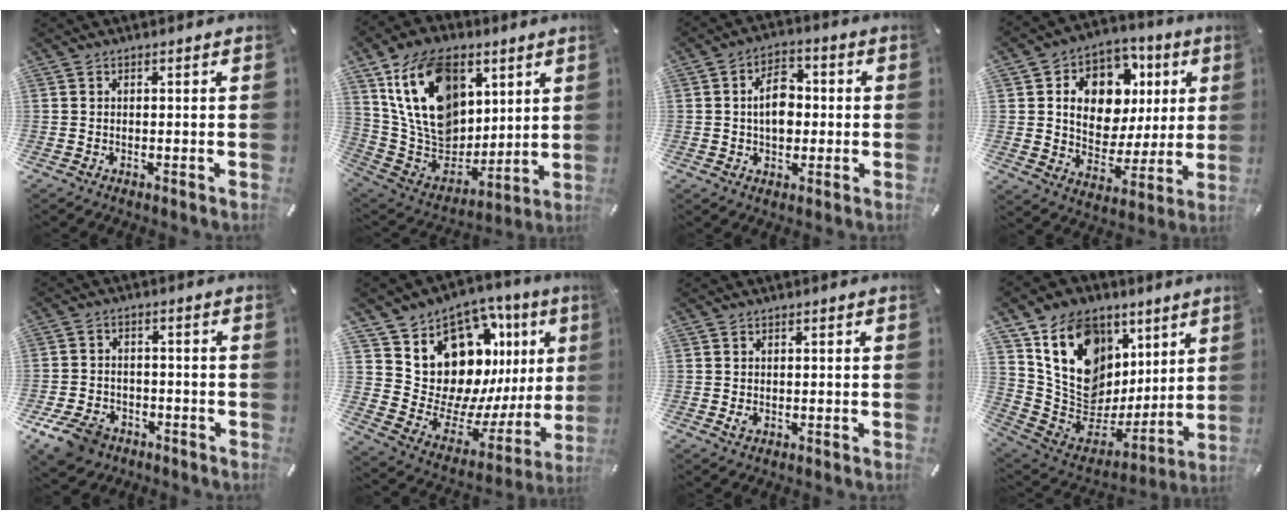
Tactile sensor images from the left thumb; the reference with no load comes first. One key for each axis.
{"total": 20.7, "fx": 8.4, "fy": 15.0, "fz": 11.5, "tx": -0.221, "ty": -0.030, "tz": 0.160}
{"total": 8.5, "fx": 0.2, "fy": 6.0, "fz": 6.0, "tx": -0.107, "ty": 0.003, "tz": -0.003}
{"total": 13.5, "fx": 4.1, "fy": 10.9, "fz": 6.8, "tx": -0.108, "ty": -0.022, "tz": 0.083}
{"total": 8.3, "fx": -4.9, "fy": 5.7, "fz": 3.5, "tx": -0.084, "ty": 0.027, "tz": -0.093}
{"total": 16.1, "fx": 9.0, "fy": 11.8, "fz": 6.3, "tx": -0.070, "ty": -0.105, "tz": 0.182}
{"total": 1.1, "fx": 0.0, "fy": 0.9, "fz": 0.7, "tx": -0.013, "ty": 0.002, "tz": -0.001}
{"total": 18.3, "fx": 7.8, "fy": 14.3, "fz": 8.2, "tx": -0.127, "ty": -0.054, "tz": 0.158}